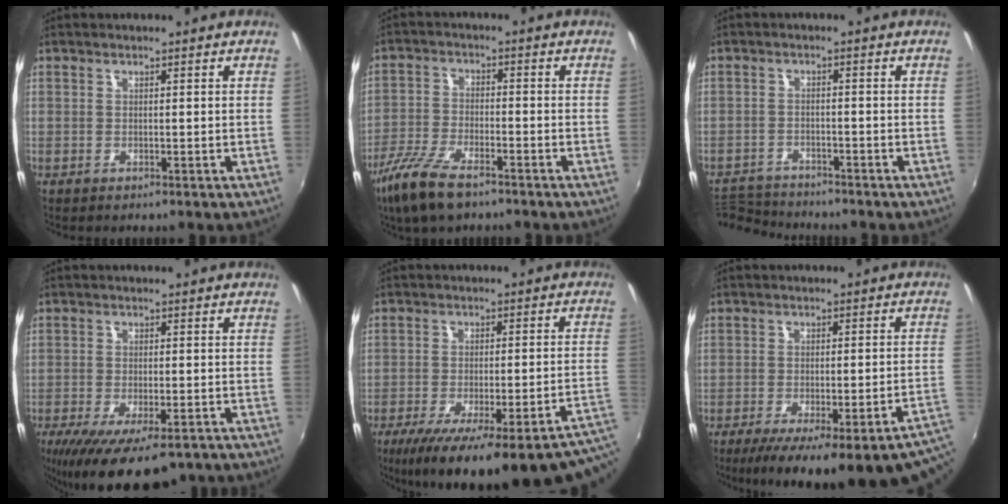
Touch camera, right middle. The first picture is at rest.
{"total": 10.2, "force": [-7.2, 3.3, 6.4], "torque": [-0.152, -0.020, -0.144]}
{"total": 6.8, "force": [-6.6, 1.2, 0.5], "torque": [-0.034, 0.000, -0.122]}
{"total": 14.4, "force": [-9.5, 5.2, 9.5], "torque": [-0.184, -0.047, -0.143]}
{"total": 26.4, "force": [-17.8, 5.7, 18.7], "torque": [-0.251, -0.043, -0.230]}
{"total": 22.8, "force": [-15.4, 5.2, 15.9], "torque": [-0.212, -0.039, -0.193]}